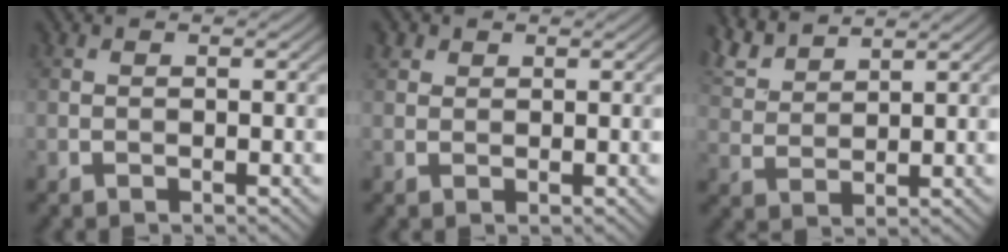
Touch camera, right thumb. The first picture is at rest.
{"total": 1.5, "force": [0.9, 1.1, 0.4], "torque": [-0.010, 0.005, 0.019]}
{"total": 5.4, "force": [4.7, 1.4, 2.3], "torque": [-0.067, 0.012, 0.102]}